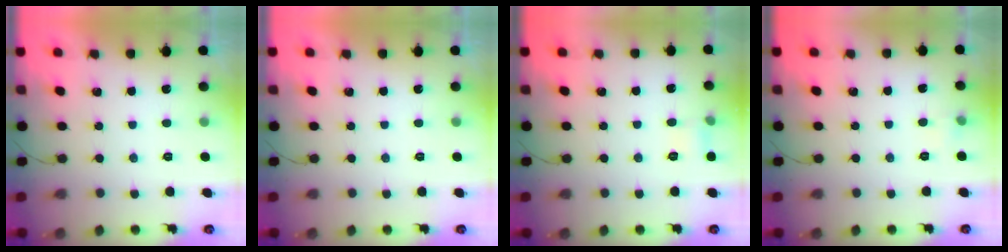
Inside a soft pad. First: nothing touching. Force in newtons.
{"total": 0.0}
{"total": 4.5, "press": 4.2, "slide": 1.4}
{"total": 3.4, "press": 3.1, "slide": 1.3}